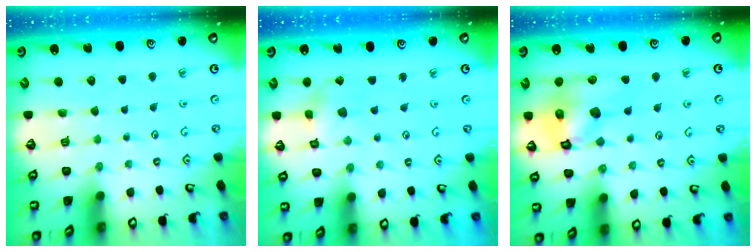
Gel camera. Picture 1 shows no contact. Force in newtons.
{"total": 2.9, "press": 2.9, "slide": 0.2}
{"total": 15.0, "press": 14.8, "slide": 2.1}